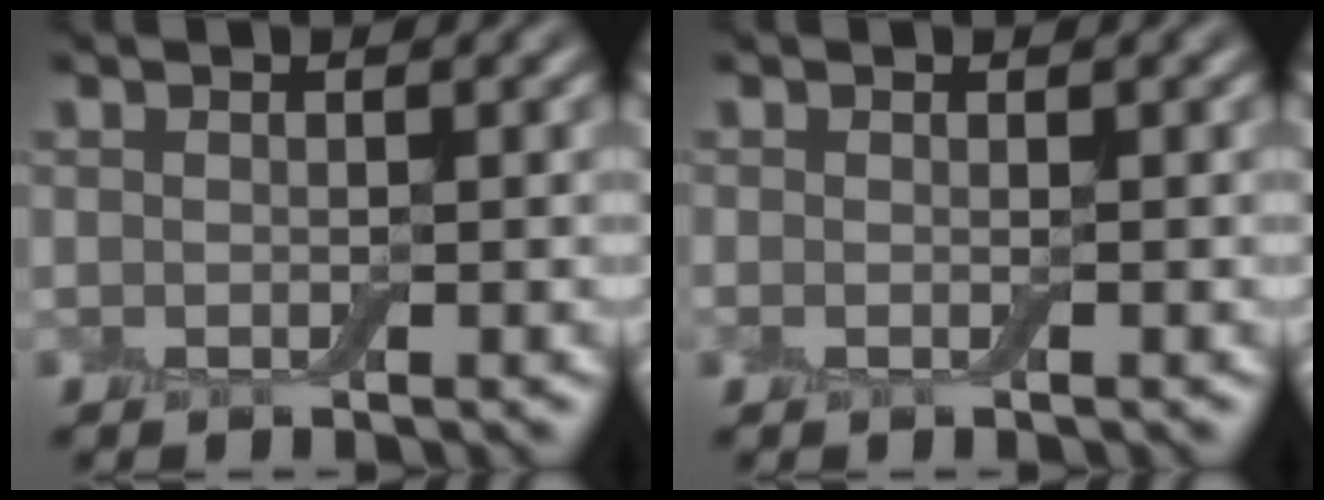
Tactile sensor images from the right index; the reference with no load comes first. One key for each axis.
{"total": 0.0}